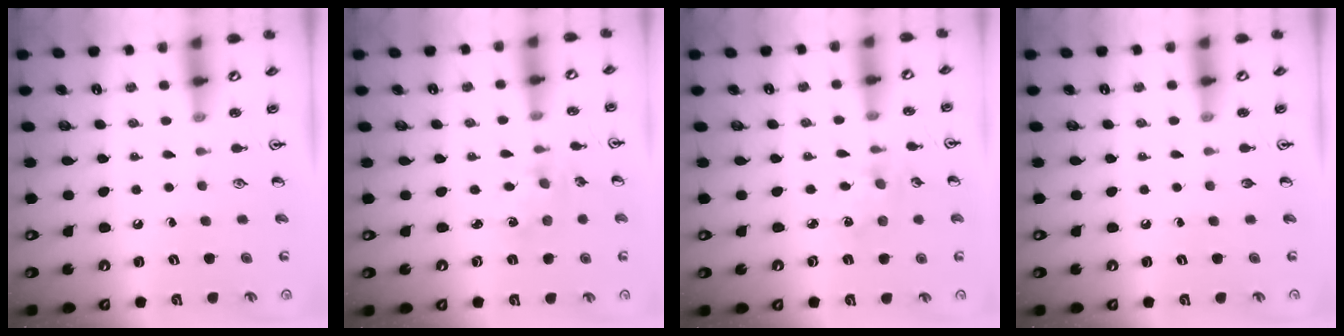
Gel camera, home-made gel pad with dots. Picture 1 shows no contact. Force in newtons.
{"total": 1.2, "press": 1.2, "slide": 0.2}
{"total": 1.9, "press": 1.9, "slide": 0.0}
{"total": 0.0}